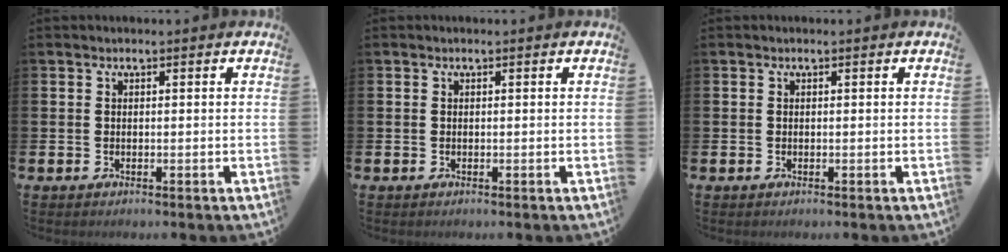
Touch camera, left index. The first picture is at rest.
{"total": 0.0}
{"total": 0.0}